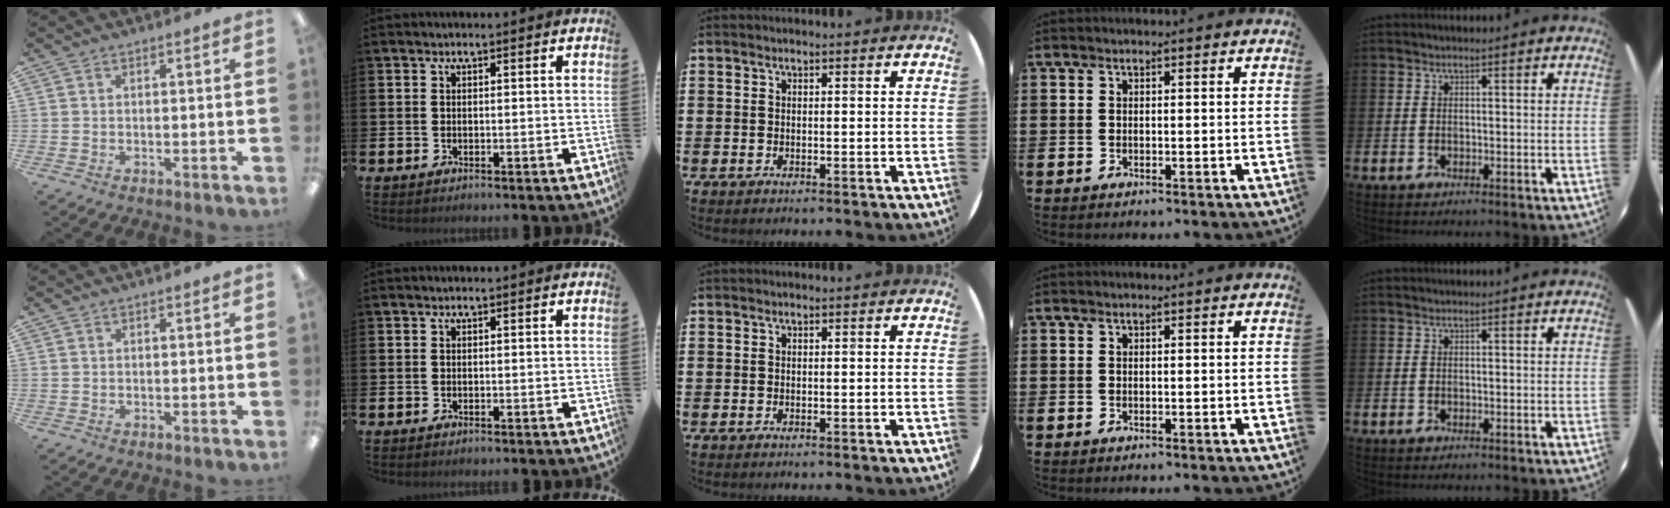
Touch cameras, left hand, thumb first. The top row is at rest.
{}